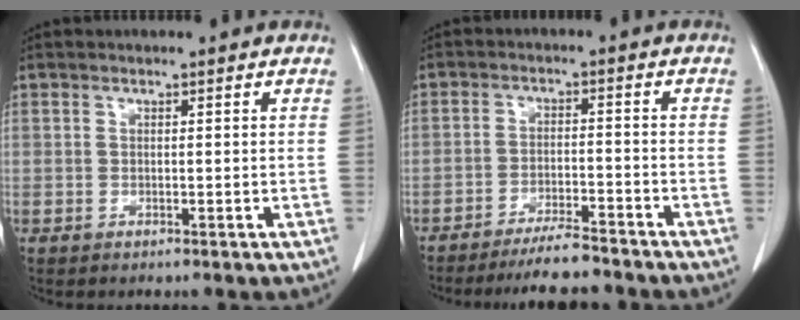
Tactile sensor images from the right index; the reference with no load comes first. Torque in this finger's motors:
{"motor_torque": [0.81, -0.86, 0.23, 0.04]}